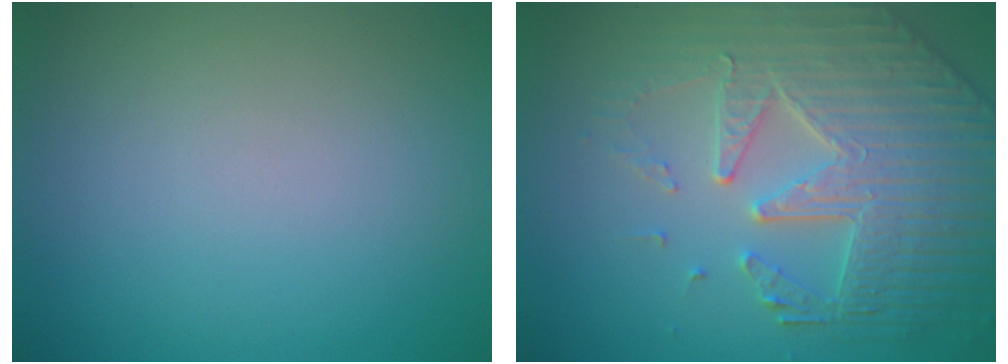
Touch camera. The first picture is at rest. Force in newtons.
{"total": 6.5, "press": 5.4, "slide": 3.6}